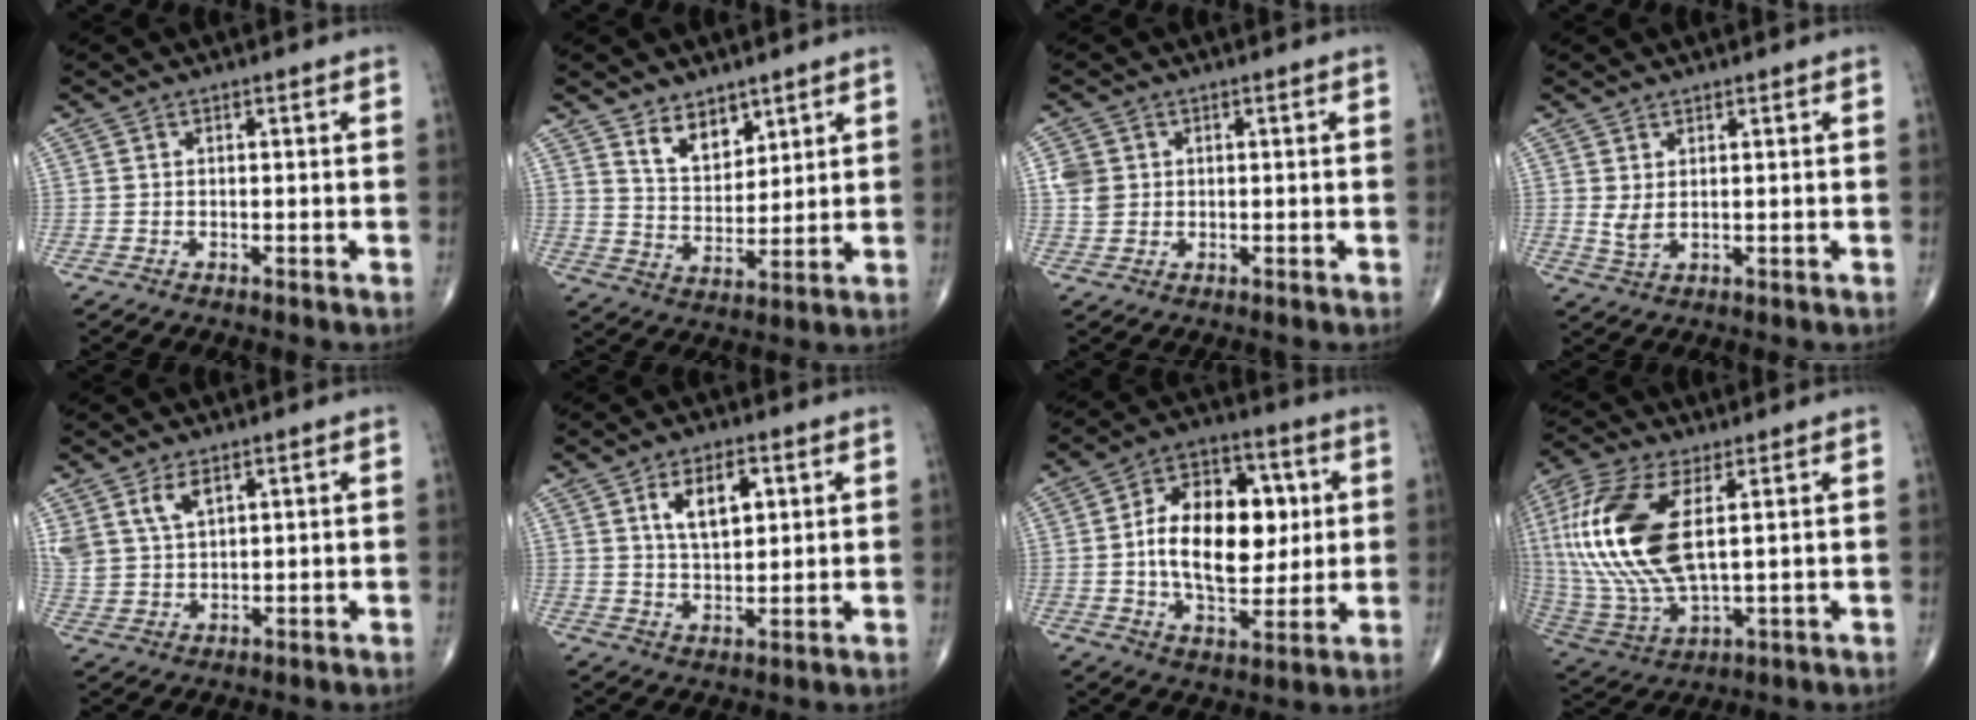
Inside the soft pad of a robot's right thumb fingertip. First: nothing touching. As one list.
[{"total": 7.6, "force": [5.1, 4.3, 3.6], "torque": [-0.037, -0.043, 0.100]}, {"total": 3.7, "force": [0.7, 3.2, 1.7], "torque": [-0.022, 0.001, 0.017]}, {"total": 2.8, "force": [0.7, 1.1, 2.5], "torque": [-0.054, -0.006, 0.021]}, {"total": 6.4, "force": [3.6, 3.4, 4.0], "torque": [-0.078, -0.012, 0.081]}, {"total": 8.0, "force": [3.0, 4.1, 6.2], "torque": [-0.091, -0.013, 0.055]}, {"total": 18.7, "force": [1.7, 11.1, 15.0], "torque": [-0.207, 0.007, 0.028]}, {"total": 22.1, "force": [4.4, 9.9, 19.3], "torque": [-0.441, -0.017, 0.088]}]